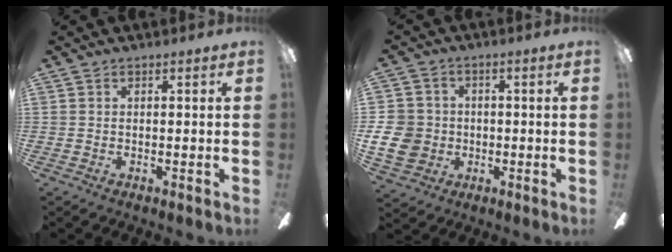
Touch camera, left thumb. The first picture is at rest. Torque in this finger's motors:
{"motor_torque": [-0.43, 0.98, 0.43, -0.29, 0.09]}